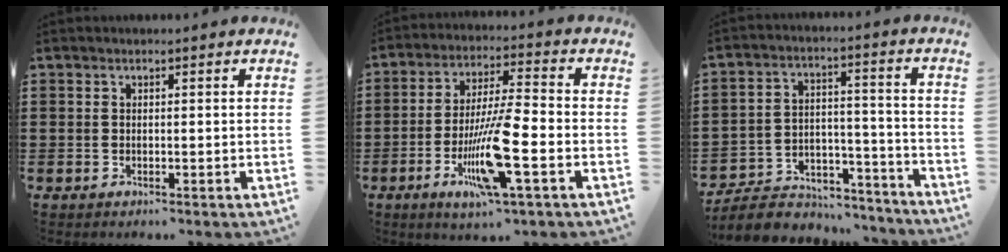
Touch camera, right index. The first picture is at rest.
{"total": 11.5, "force": [-4.0, 1.8, 10.6], "torque": [-0.213, -0.008, -0.076]}
{"total": 7.2, "force": [-6.6, 2.2, 1.6], "torque": [-0.041, 0.017, -0.132]}